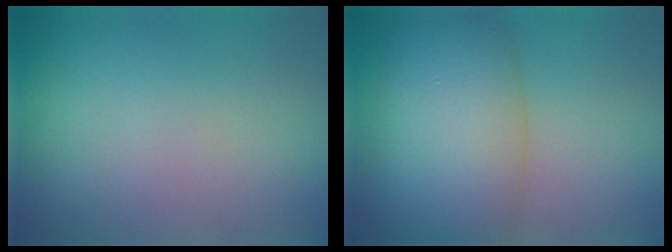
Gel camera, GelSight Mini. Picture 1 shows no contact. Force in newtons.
{"total": 8.6, "press": 8.6, "slide": 0.6}